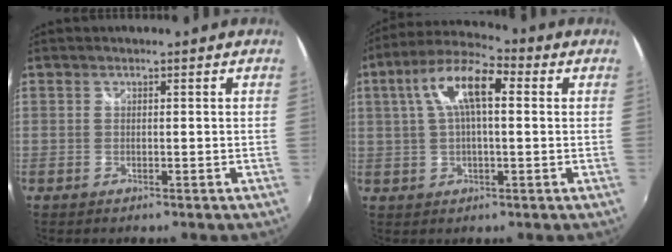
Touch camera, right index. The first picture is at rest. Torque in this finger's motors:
{"motor_torque": [0.49, -0.02, 0.45, 0.14]}